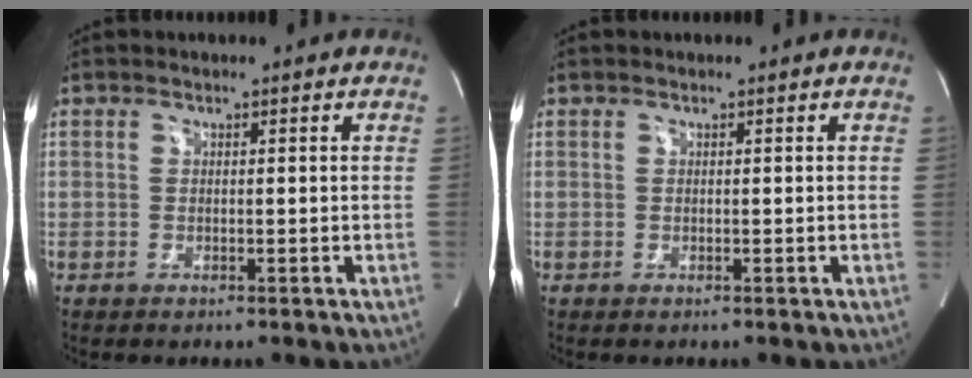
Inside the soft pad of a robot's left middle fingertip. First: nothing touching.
{"total": 0.0}